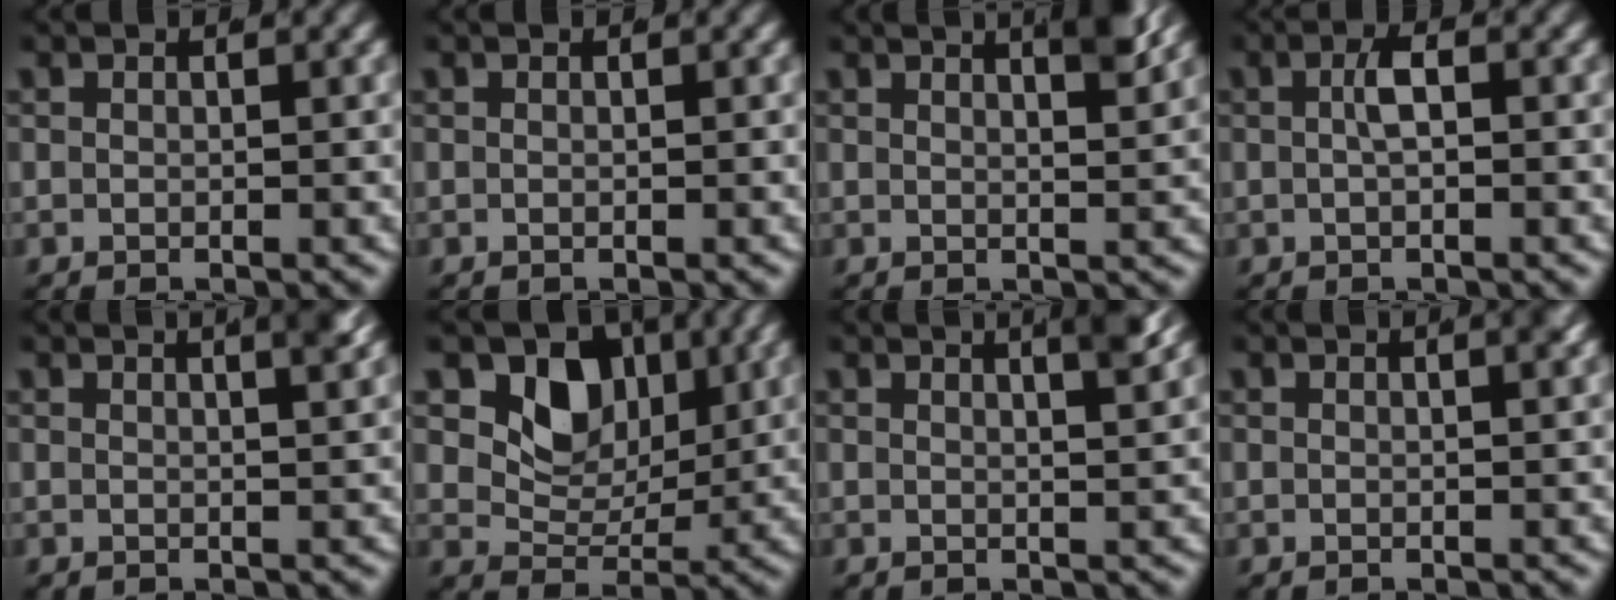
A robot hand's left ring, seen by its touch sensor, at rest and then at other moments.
{"total": 0.0}
{"total": 4.0, "force": [2.6, 0.2, 3.0], "torque": [-0.032, 0.000, 0.044]}
{"total": 1.6, "force": [-0.2, 0.0, 1.6], "torque": [-0.026, -0.003, -0.001]}
{"total": 4.1, "force": [2.2, 0.8, 3.4], "torque": [-0.029, 0.014, 0.030]}
{"total": 9.4, "force": [3.1, 7.2, 5.2], "torque": [-0.094, -0.008, 0.051]}
{"total": 5.2, "force": [3.0, 1.2, 4.1], "torque": [-0.041, 0.011, 0.043]}
{"total": 1.9, "force": [0.9, 0.0, 1.6], "torque": [-0.009, 0.009, 0.011]}